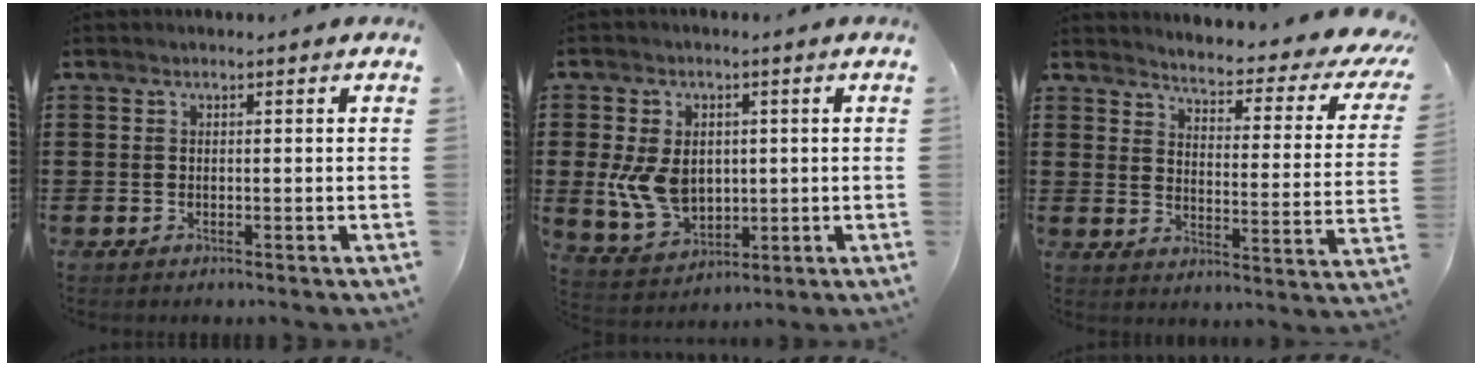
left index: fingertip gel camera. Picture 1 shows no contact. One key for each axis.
{"total": 8.4, "fx": 0.1, "fy": 6.4, "fz": 5.4, "tx": -0.128, "ty": 0.007, "tz": 0.003}
{"total": 3.4, "fx": 3.1, "fy": 0.0, "fz": 1.4, "tx": -0.039, "ty": -0.035, "tz": 0.041}